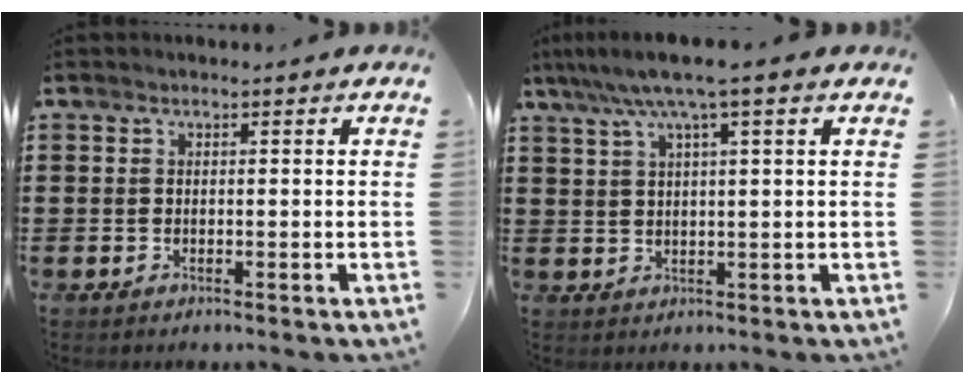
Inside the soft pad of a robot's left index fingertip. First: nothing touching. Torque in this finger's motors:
{"motor_torque": [2.14, 0.00, 0.80, 0.21]}